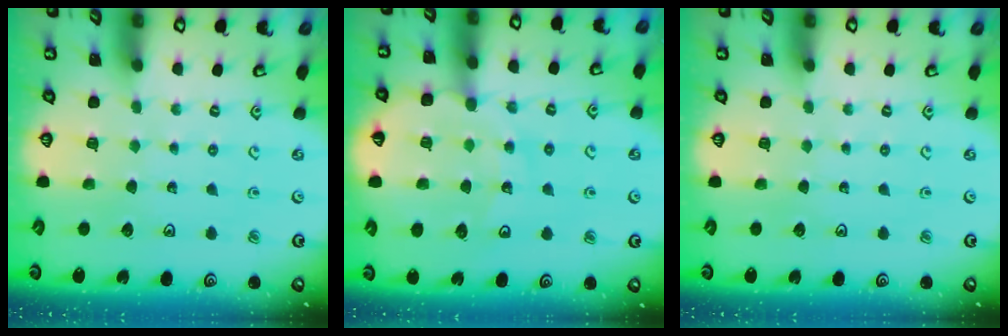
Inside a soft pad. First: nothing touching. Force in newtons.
{"total": 11.7, "press": 11.2, "slide": 3.1}
{"total": 0.0}